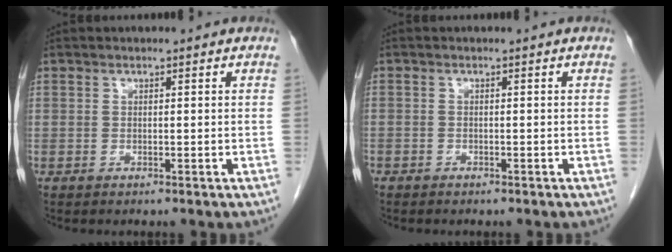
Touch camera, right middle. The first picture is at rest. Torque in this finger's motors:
{"motor_torque": [1.02, -1.12, 1.03, 0.01]}